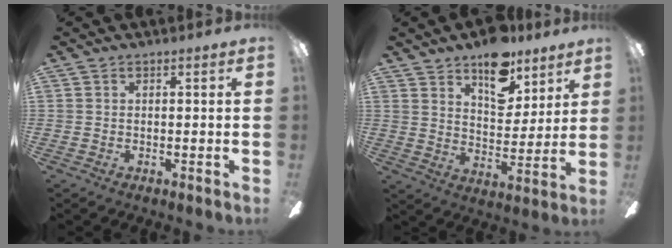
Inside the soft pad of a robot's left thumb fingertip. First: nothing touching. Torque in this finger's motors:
{"motor_torque": [1.52, 1.15, 1.21, -0.99, 0.16]}